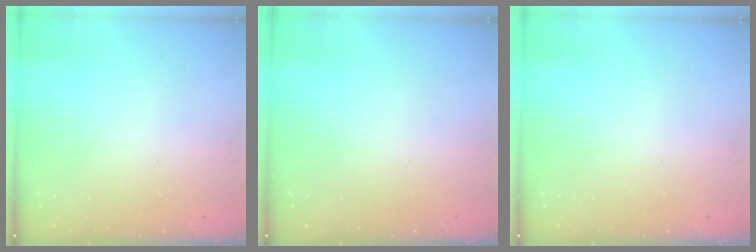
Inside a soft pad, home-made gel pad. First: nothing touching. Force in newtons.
{"total": 0.0}
{"total": 0.0}